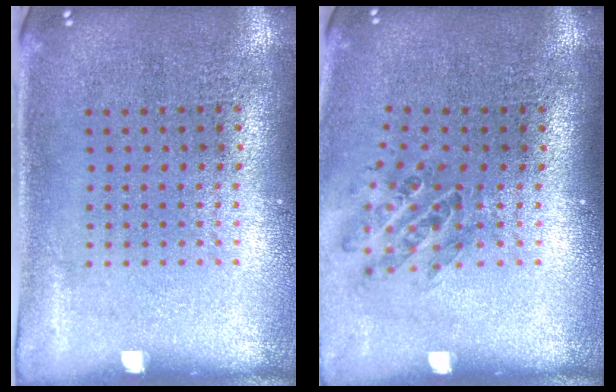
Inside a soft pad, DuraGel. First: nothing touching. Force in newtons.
{"total": 1.0, "press": 1.0, "slide": 0.3}